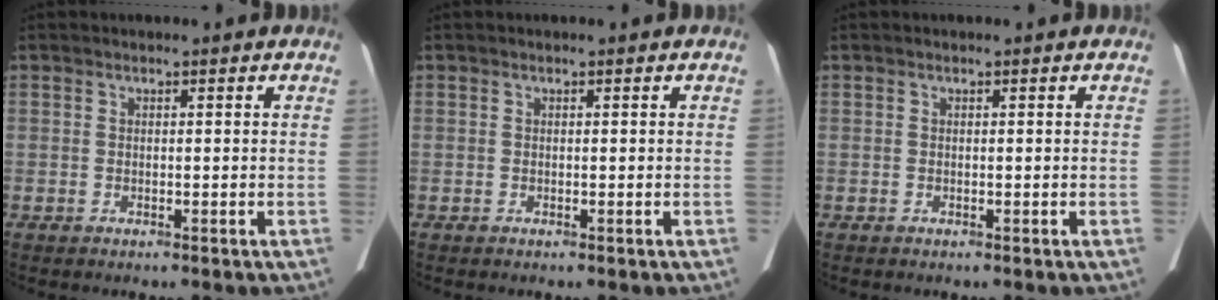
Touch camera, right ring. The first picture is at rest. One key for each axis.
{"total": 0.0}
{"total": 0.0}